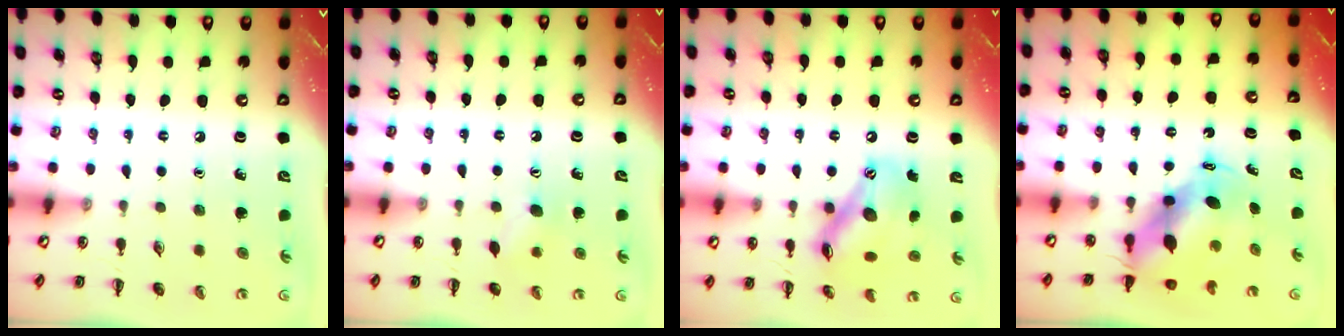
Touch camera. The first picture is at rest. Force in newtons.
{"total": 6.2, "press": 6.0, "slide": 1.5}
{"total": 14.5, "press": 14.2, "slide": 2.4}
{"total": 6.8, "press": 6.6, "slide": 1.8}